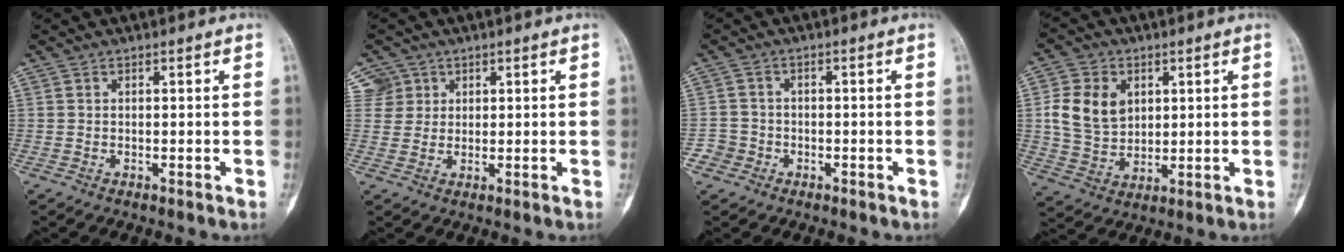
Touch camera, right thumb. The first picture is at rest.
{"total": 4.0, "force": [2.0, 3.5, -0.3], "torque": [0.029, 0.000, 0.037]}
{"total": 3.1, "force": [-1.5, 2.8, -0.3], "torque": [0.021, 0.015, -0.036]}
{"total": 10.8, "force": [2.6, 8.2, 6.4], "torque": [-0.098, -0.006, 0.057]}